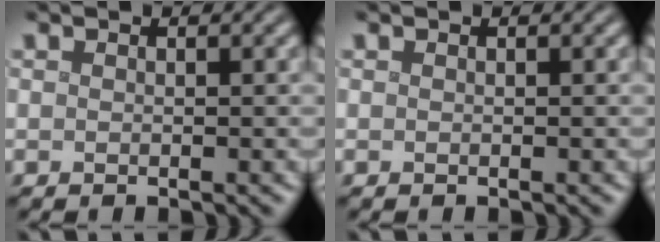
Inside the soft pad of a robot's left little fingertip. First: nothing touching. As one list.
[{"total": 0.0}]